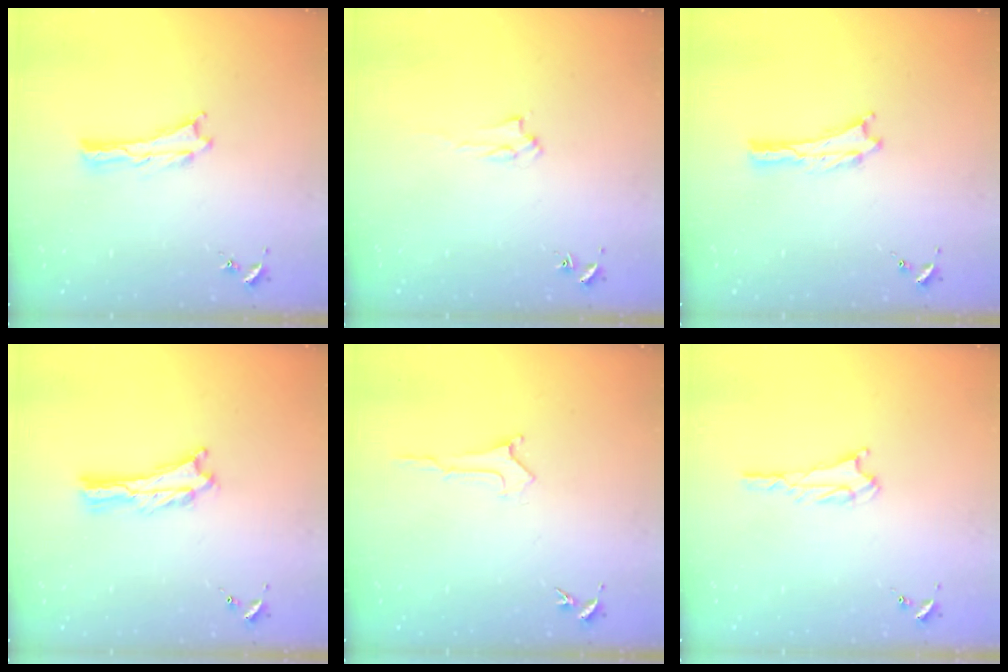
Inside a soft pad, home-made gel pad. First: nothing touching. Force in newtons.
{"total": 1.6, "press": 1.6, "slide": 0.2}
{"total": 0.0}
{"total": 1.3, "press": 1.3, "slide": 0.3}
{"total": 0.0}
{"total": 1.6, "press": 1.6, "slide": 0.1}